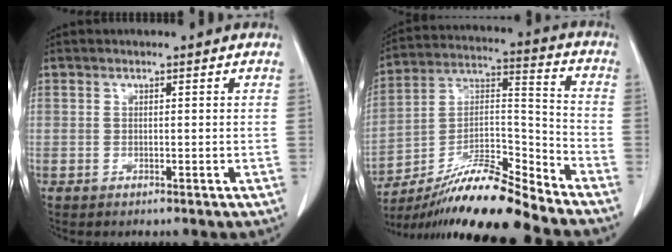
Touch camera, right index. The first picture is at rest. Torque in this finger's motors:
{"motor_torque": [0.44, -0.43, 0.22, 0.07]}